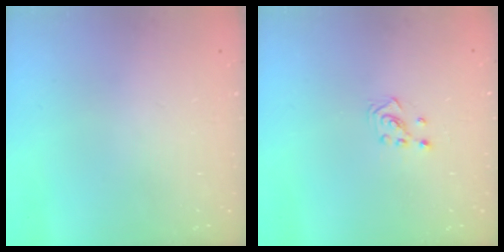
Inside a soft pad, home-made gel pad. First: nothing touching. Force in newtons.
{"total": 2.5, "press": 2.4, "slide": 0.8}